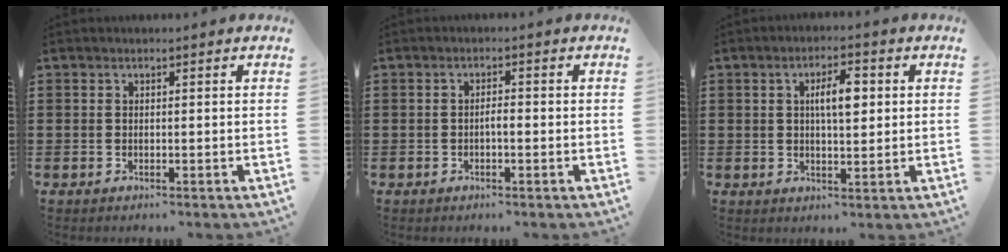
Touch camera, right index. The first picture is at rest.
{"total": 1.5, "force": [-0.4, 0.3, 1.4], "torque": [-0.027, 0.000, -0.008]}
{"total": 5.3, "force": [1.0, 1.7, 4.9], "torque": [-0.089, 0.007, 0.013]}